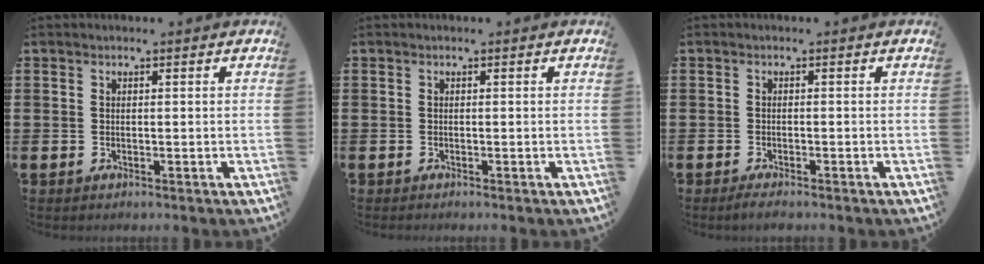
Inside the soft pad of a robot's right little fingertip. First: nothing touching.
{"total": 0.0}
{"total": 1.0, "force": [-0.8, 0.1, 0.7], "torque": [-0.014, -0.003, -0.015]}